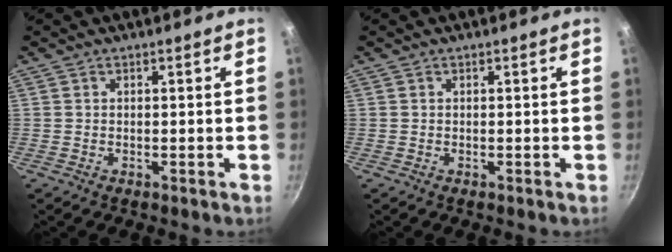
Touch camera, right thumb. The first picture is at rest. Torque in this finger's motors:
{"motor_torque": [0.12, 0.14, -0.08, 0.06, 0.00]}